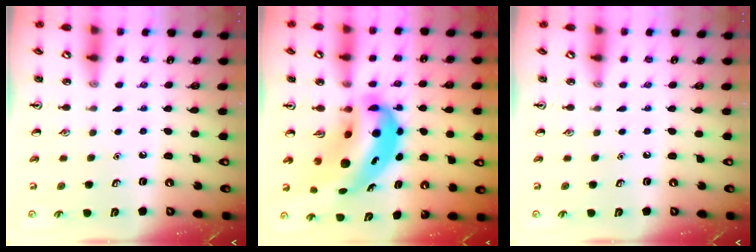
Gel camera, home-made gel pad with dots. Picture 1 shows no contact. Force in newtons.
{"total": 13.4, "press": 12.9, "slide": 3.9}
{"total": 0.0}